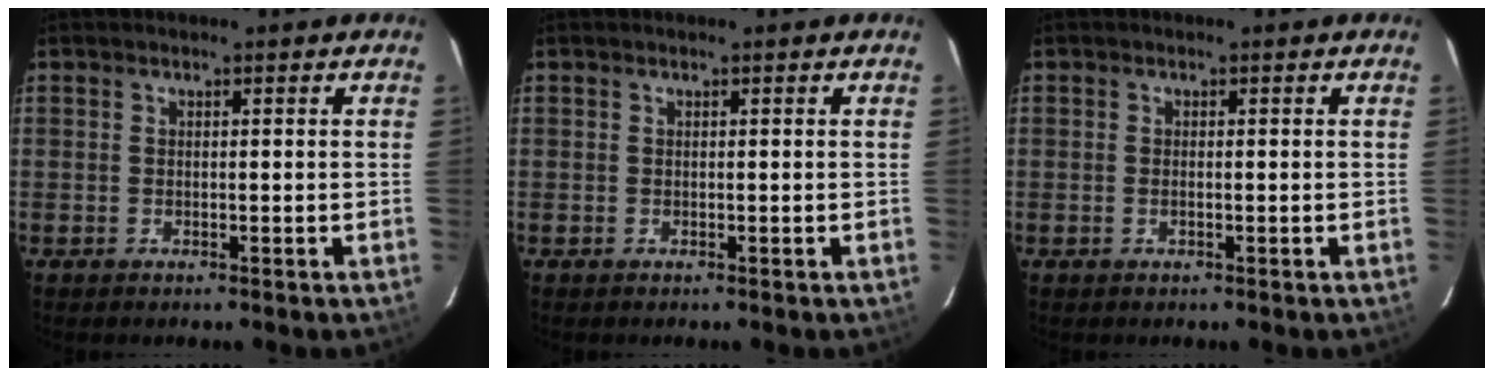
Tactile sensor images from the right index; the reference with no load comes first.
{"total": 0.0}
{"total": 0.7, "force": [-0.2, 0.2, 0.6], "torque": [-0.014, 0.001, -0.005]}